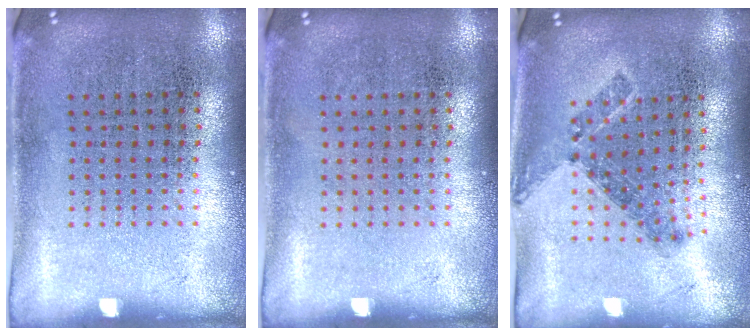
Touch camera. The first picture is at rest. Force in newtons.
{"total": 0.0}
{"total": 0.8, "press": 0.8, "slide": 0.3}